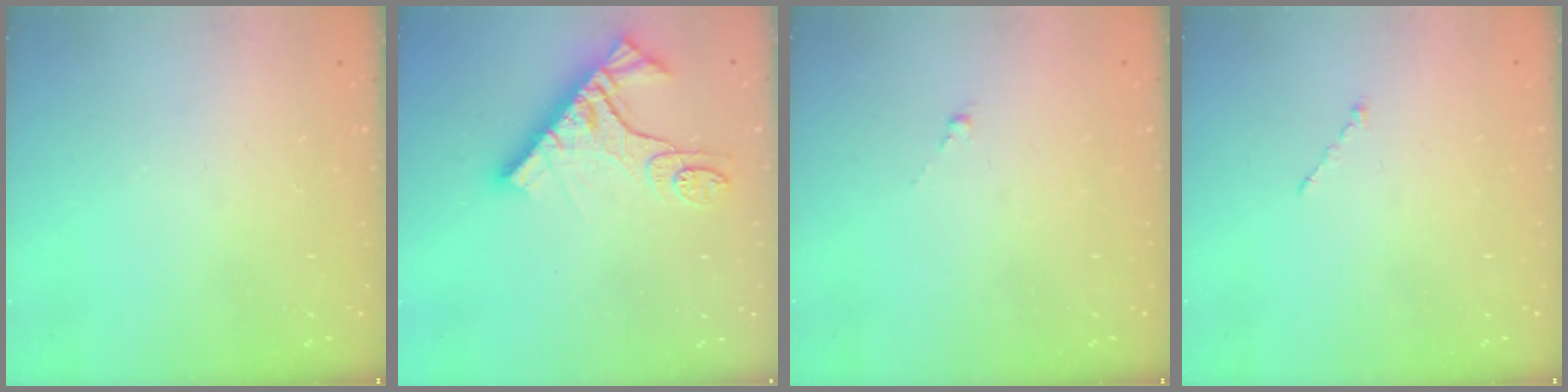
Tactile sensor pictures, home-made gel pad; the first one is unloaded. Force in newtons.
{"total": 13.6, "press": 13.5, "slide": 1.5}
{"total": 0.6, "press": 0.4, "slide": 0.4}
{"total": 1.0, "press": 0.9, "slide": 0.3}